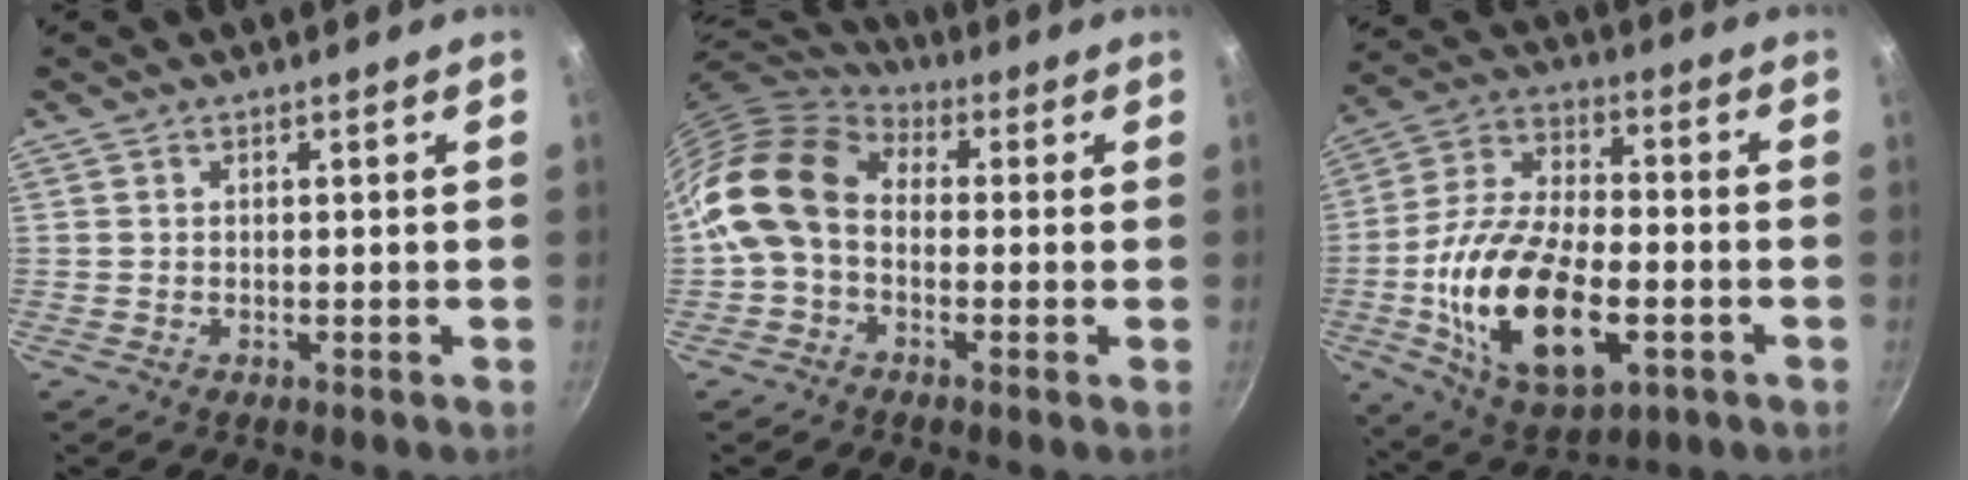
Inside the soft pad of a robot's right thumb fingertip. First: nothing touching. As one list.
[{"total": 14.6, "force": [-0.4, 10.8, 9.9], "torque": [-0.175, 0.034, -0.028]}, {"total": 22.2, "force": [-5.3, 11.5, 18.2], "torque": [-0.333, 0.020, -0.089]}]